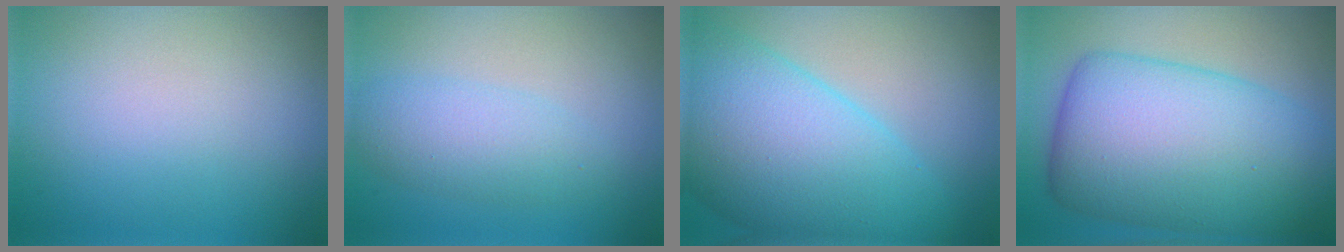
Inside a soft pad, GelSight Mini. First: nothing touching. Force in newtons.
{"total": 3.3, "press": 3.3, "slide": 0.1}
{"total": 12.2, "press": 12.2, "slide": 0.5}
{"total": 13.6, "press": 13.6, "slide": 0.2}